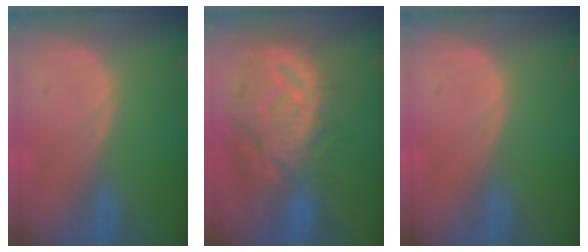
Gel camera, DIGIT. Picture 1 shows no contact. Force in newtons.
{"total": 12.7, "press": 11.2, "slide": 5.9}
{"total": 0.0}